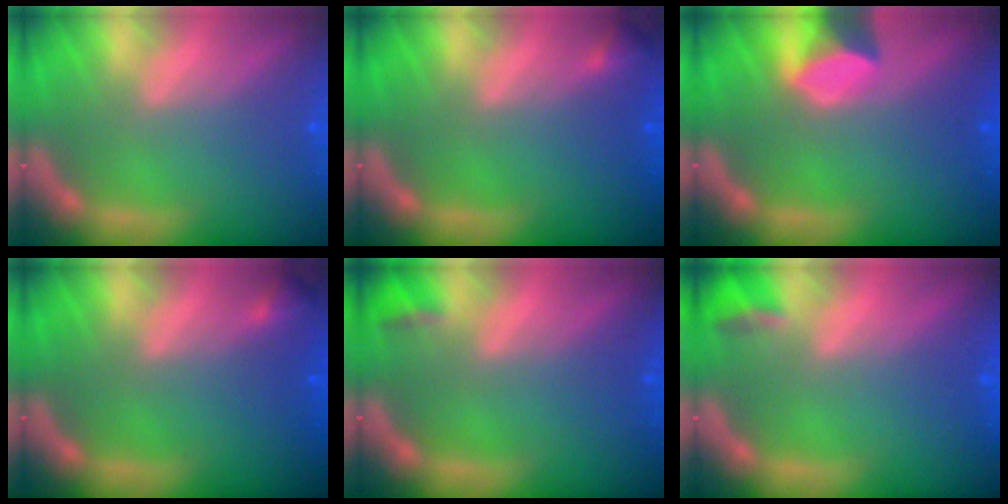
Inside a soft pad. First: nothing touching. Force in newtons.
{"total": 0.9}
{"total": 3.4}
{"total": 0.9}
{"total": 1.4}
{"total": 1.9}